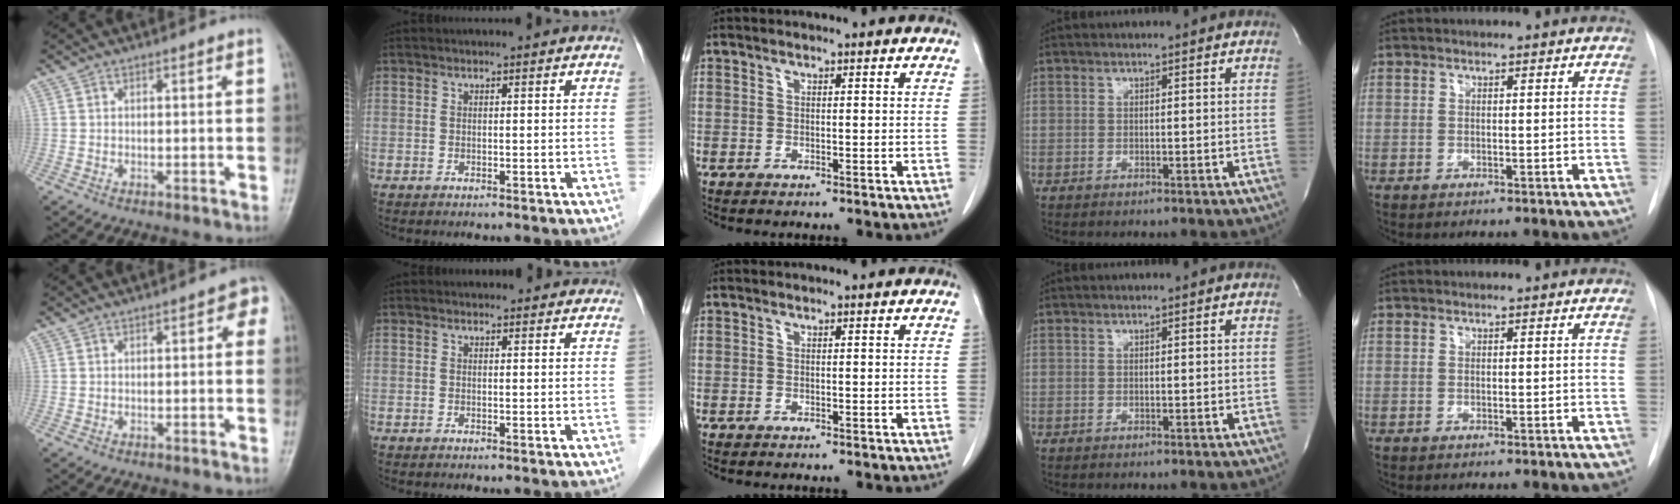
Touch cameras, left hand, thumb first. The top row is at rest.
{"thumb": {"total": 3.3, "force": [0.7, 1.6, 2.8], "torque": [-0.015, 0.005, -0.002]}, "index": {"total": 4.5, "force": [4.2, 1.5, 0.7], "torque": [-0.001, 0.014, 0.040]}}